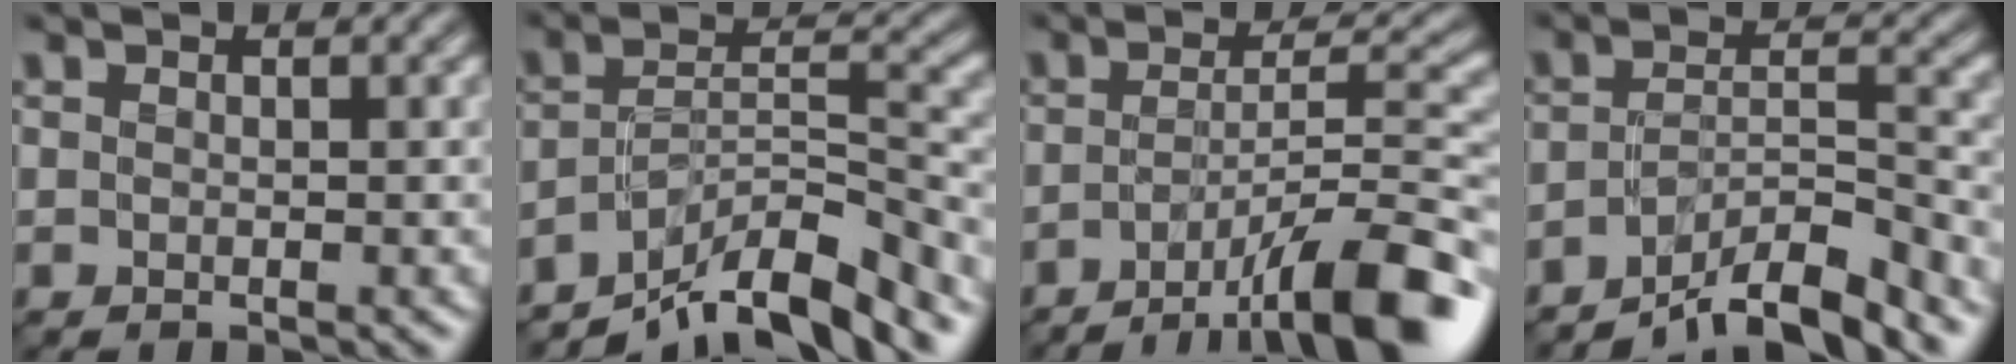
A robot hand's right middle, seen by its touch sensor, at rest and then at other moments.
{"total": 9.1, "force": [-7.1, 2.0, 5.3], "torque": [-0.075, 0.006, -0.129]}
{"total": 10.2, "force": [-5.6, 2.1, 8.2], "torque": [-0.104, 0.009, -0.092]}
{"total": 6.5, "force": [-5.2, 1.3, 3.7], "torque": [-0.054, 0.003, -0.088]}